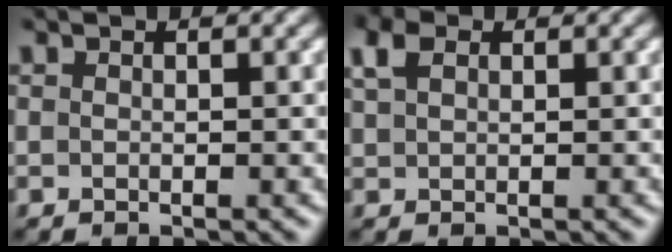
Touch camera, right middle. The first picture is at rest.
{"total": 2.6, "force": [1.3, 1.6, 1.6], "torque": [-0.042, 0.007, 0.028]}